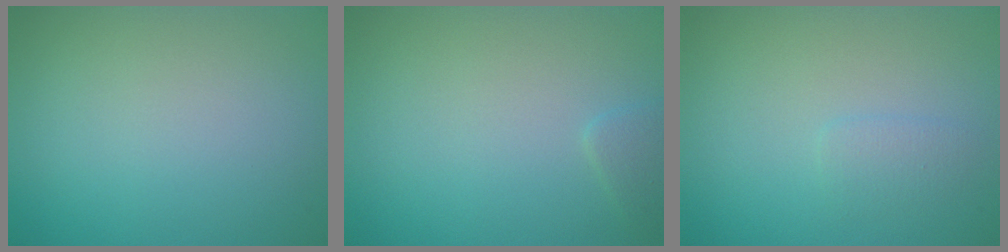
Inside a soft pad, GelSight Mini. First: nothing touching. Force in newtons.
{"total": 1.0, "press": 1.0, "slide": 0.0}
{"total": 1.1, "press": 1.1, "slide": 0.1}